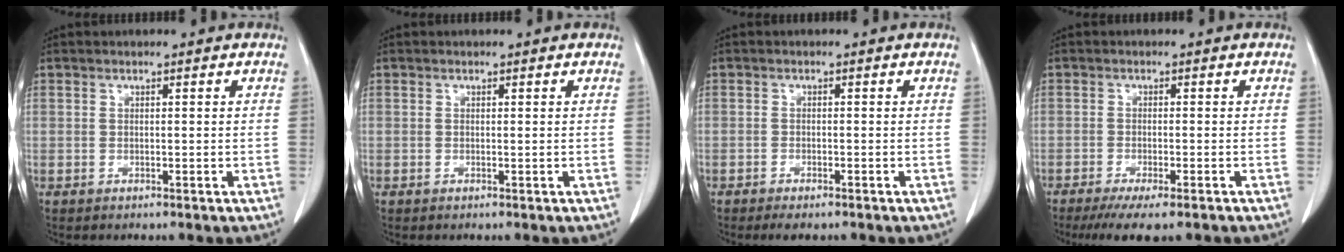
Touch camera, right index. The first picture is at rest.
{"total": 0.0}
{"total": 2.3, "force": [-1.8, 0.7, 1.2], "torque": [-0.019, -0.003, -0.025]}
{"total": 7.8, "force": [-6.0, 1.2, 4.9], "torque": [-0.066, -0.016, -0.090]}